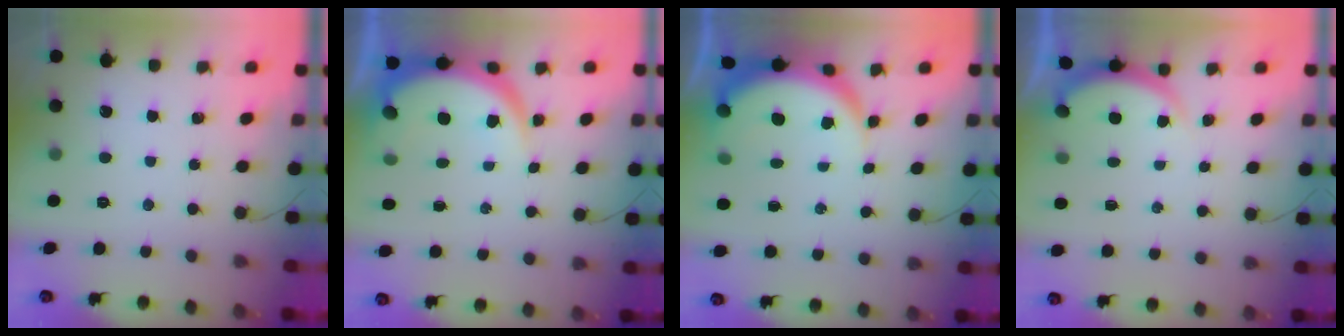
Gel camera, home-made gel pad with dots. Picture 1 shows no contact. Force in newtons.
{"total": 8.4, "press": 8.4, "slide": 1.0}
{"total": 6.1, "press": 6.1, "slide": 0.7}
{"total": 1.7, "press": 1.6, "slide": 0.5}